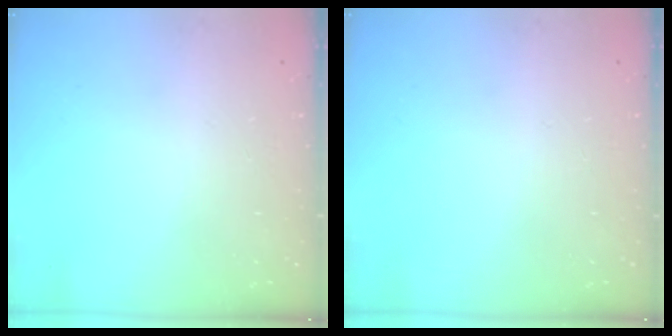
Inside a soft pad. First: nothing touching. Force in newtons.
{"total": 0.0}